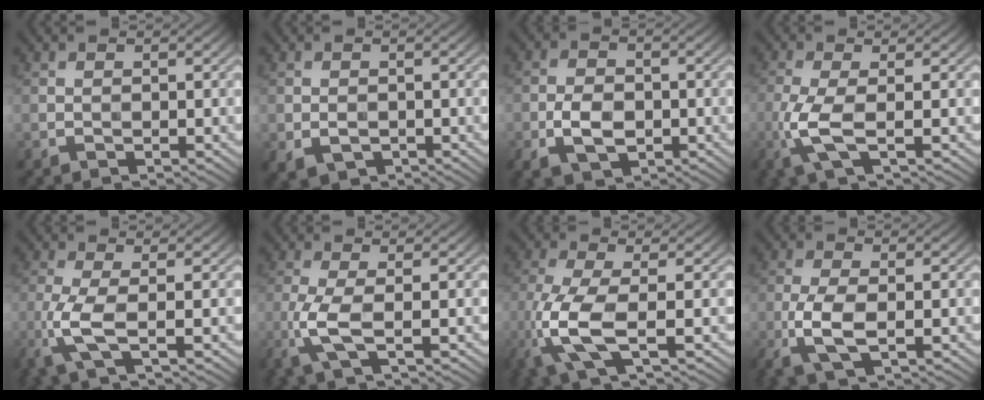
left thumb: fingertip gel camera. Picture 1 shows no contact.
{"total": 2.7, "force": [-1.0, 1.9, 1.7], "torque": [-0.038, -0.014, -0.016]}
{"total": 5.3, "force": [-1.9, 3.3, 3.7], "torque": [-0.077, -0.007, -0.039]}
{"total": 5.0, "force": [-1.3, 1.3, 4.7], "torque": [-0.115, -0.001, -0.034]}
{"total": 5.1, "force": [-1.6, 1.2, 4.7], "torque": [-0.115, -0.002, -0.043]}
{"total": 4.6, "force": [-1.3, 1.0, 4.3], "torque": [-0.103, 0.000, -0.036]}
{"total": 8.4, "force": [-2.6, 2.5, 7.6], "torque": [-0.184, -0.003, -0.065]}
{"total": 6.3, "force": [-2.1, 2.5, 5.3], "torque": [-0.129, -0.003, -0.048]}